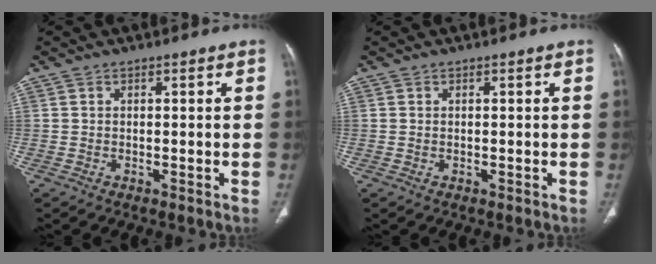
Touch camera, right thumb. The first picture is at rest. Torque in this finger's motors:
{"motor_torque": [0.05, -0.05, -0.38, -0.15, 0.07]}